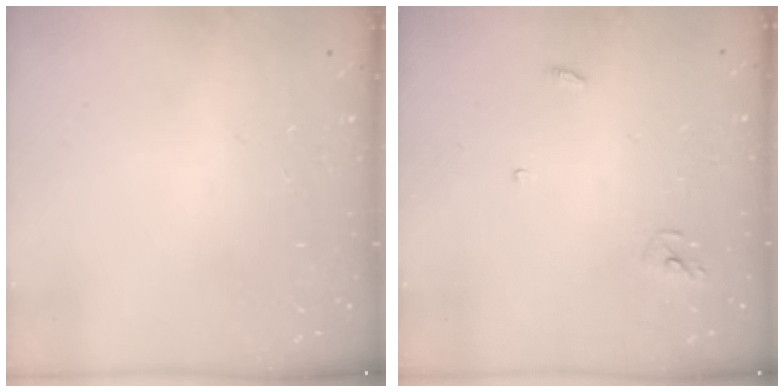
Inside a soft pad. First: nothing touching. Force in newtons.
{"total": 3.3, "press": 3.2, "slide": 0.3}